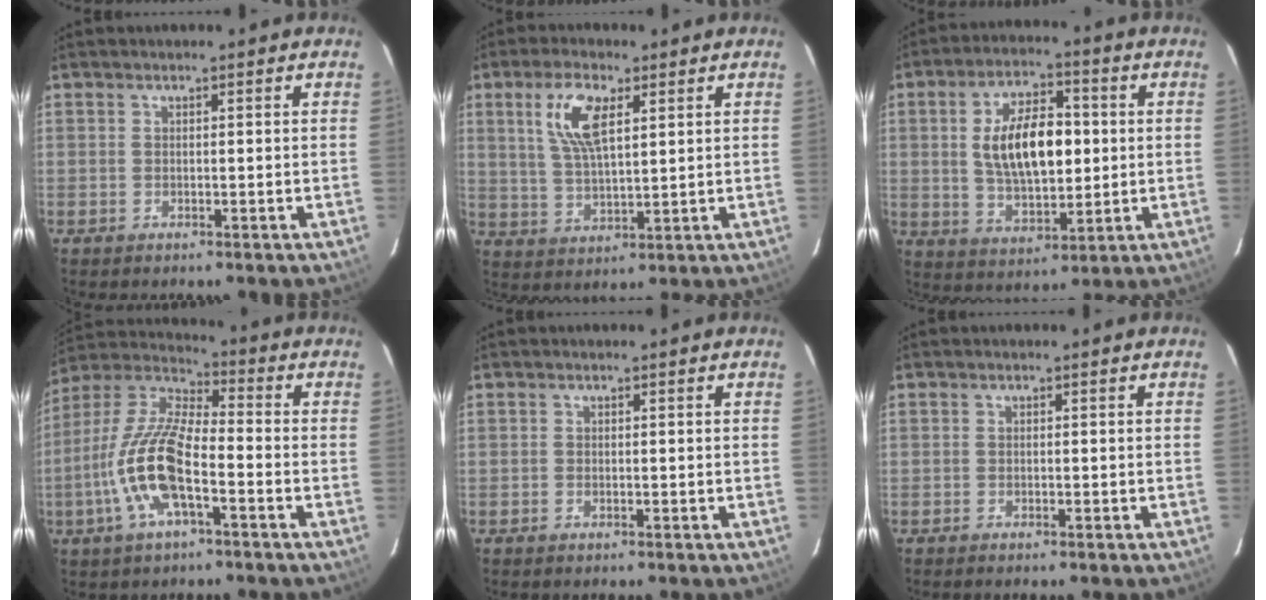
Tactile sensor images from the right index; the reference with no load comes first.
{"total": 9.1, "force": [3.8, 3.4, 7.5], "torque": [-0.149, 0.008, 0.079]}
{"total": 14.1, "force": [1.4, 7.0, 12.2], "torque": [-0.213, 0.013, 0.035]}
{"total": 14.7, "force": [-5.3, 4.7, 12.9], "torque": [-0.270, -0.003, -0.107]}
{"total": 0.0}
{"total": 0.5, "force": [-0.5, 0.0, 0.2], "torque": [-0.003, 0.000, -0.009]}